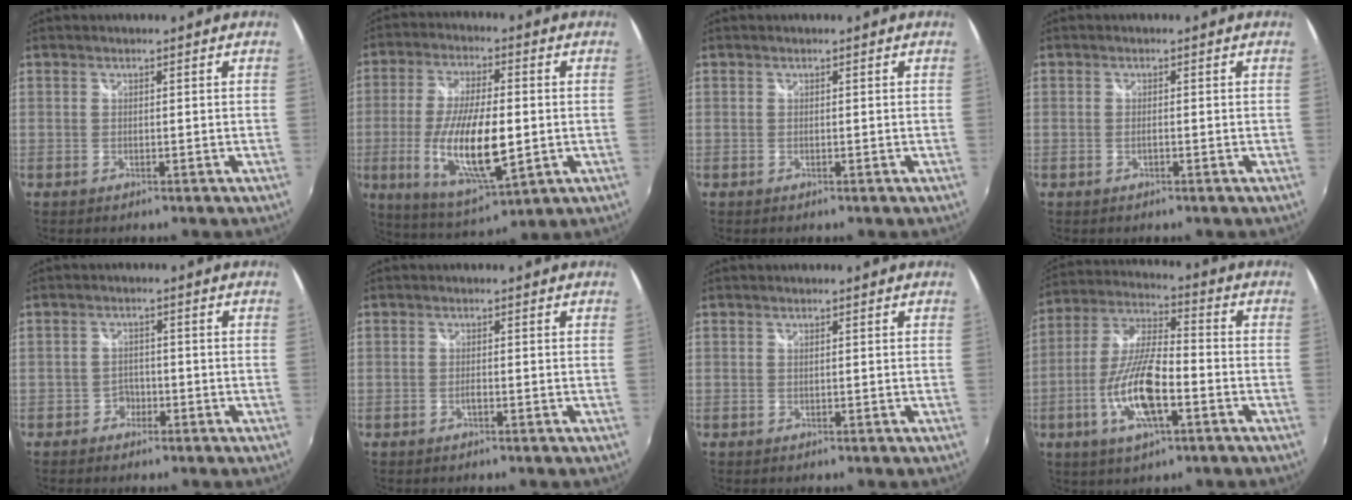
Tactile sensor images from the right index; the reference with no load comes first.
{"total": 16.4, "force": [-2.5, 5.7, 15.2], "torque": [-0.297, -0.022, -0.037]}
{"total": 0.0}
{"total": 0.7, "force": [-0.4, 0.2, 0.5], "torque": [-0.012, -0.002, -0.006]}
{"total": 2.5, "force": [-1.5, 2.0, 0.1], "torque": [-0.004, 0.005, -0.027]}
{"total": 0.8, "force": [-0.5, 0.2, 0.6], "torque": [-0.012, -0.001, -0.009]}
{"total": 0.0}
{"total": 14.2, "force": [-4.9, 4.4, 12.5], "torque": [-0.263, -0.007, -0.094]}